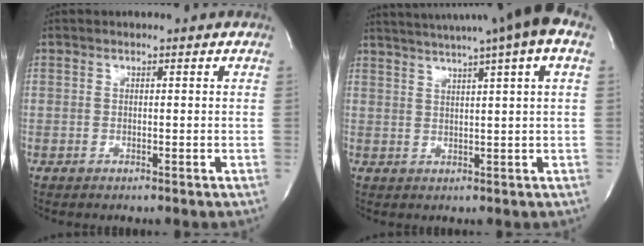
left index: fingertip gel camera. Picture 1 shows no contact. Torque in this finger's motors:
{"motor_torque": [0.92, -0.77, 0.81, 0.21]}